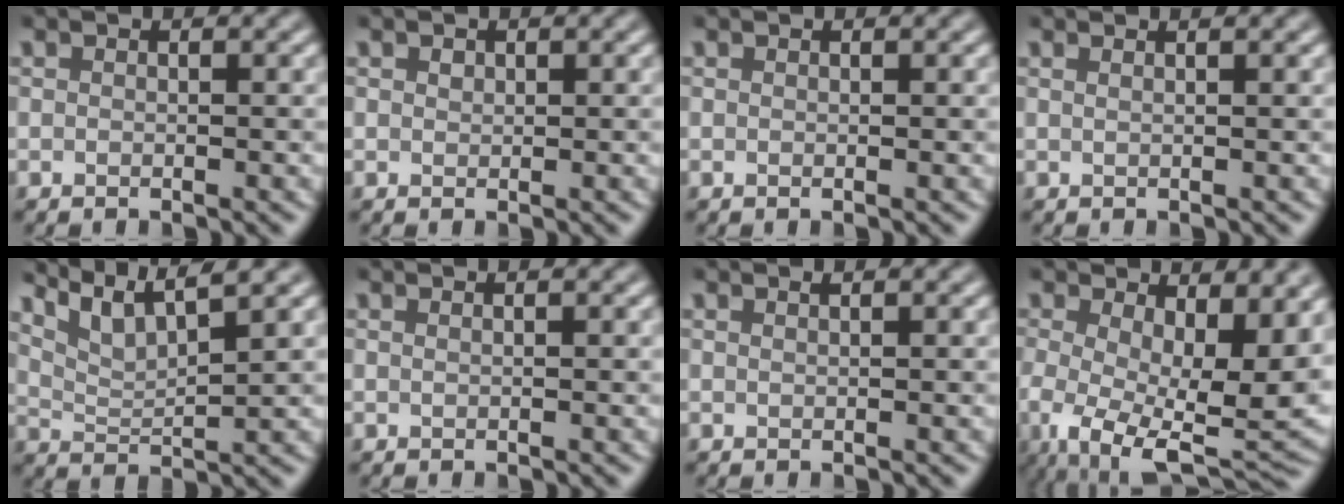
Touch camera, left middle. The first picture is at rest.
{"total": 0.5, "force": [0.3, 0.4, 0.2], "torque": [-0.005, -0.002, 0.006]}
{"total": 0.0}
{"total": 2.3, "force": [1.4, 1.0, 1.5], "torque": [0.004, 0.000, -0.010]}
{"total": 5.1, "force": [4.2, 0.7, 2.8], "torque": [-0.057, 0.007, 0.075]}
{"total": 1.1, "force": [0.7, 0.4, 0.8], "torque": [-0.004, -0.002, -0.002]}
{"total": 0.7, "force": [0.5, 0.1, 0.5], "torque": [-0.003, 0.000, 0.005]}
{"total": 12.9, "force": [-1.0, 6.5, 11.1], "torque": [-0.183, -0.038, 0.000]}